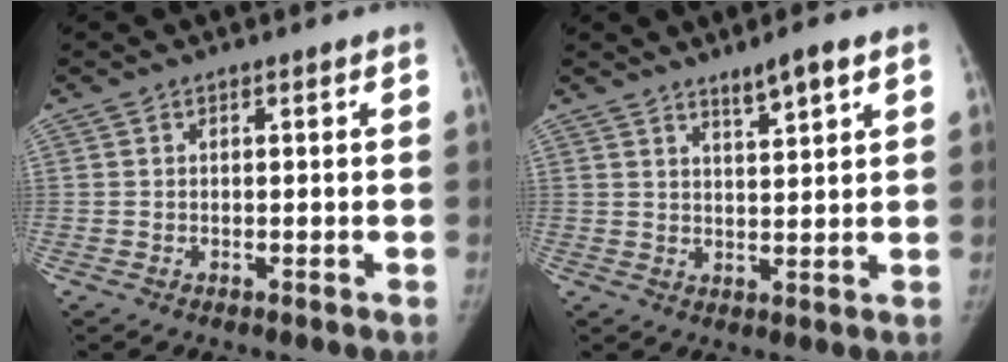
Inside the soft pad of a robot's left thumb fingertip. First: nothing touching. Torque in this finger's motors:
{"motor_torque": [0.33, -0.27, 0.36, -0.11, 0.01]}